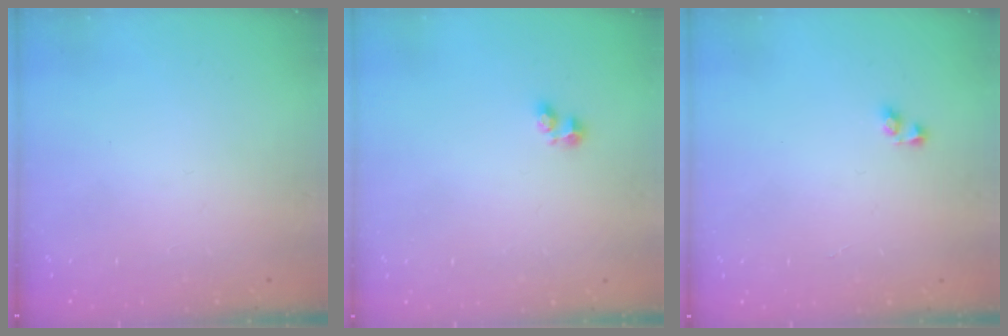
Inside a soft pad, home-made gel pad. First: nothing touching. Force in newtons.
{"total": 1.9, "press": 1.8, "slide": 0.5}
{"total": 2.9, "press": 2.9, "slide": 0.2}